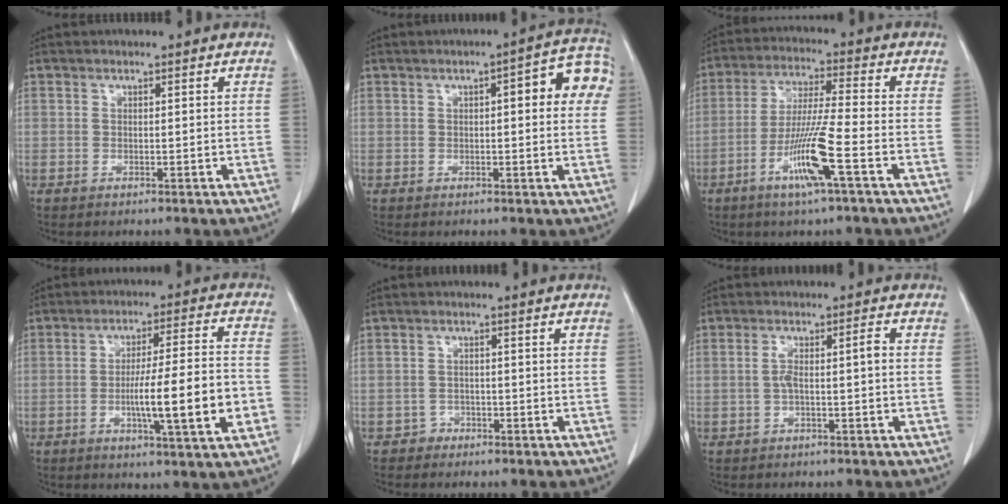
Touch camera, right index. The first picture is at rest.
{"total": 8.1, "force": [1.6, 2.0, 7.7], "torque": [-0.090, 0.026, 0.012]}
{"total": 10.3, "force": [-4.4, -0.6, 9.3], "torque": [-0.182, -0.013, -0.087]}
{"total": 12.9, "force": [-3.4, 0.4, 12.4], "torque": [-0.198, 0.002, -0.056]}
{"total": 1.7, "force": [-1.2, 1.2, -0.3], "torque": [0.006, 0.009, -0.023]}
{"total": 3.3, "force": [-0.4, 0.3, 3.2], "torque": [-0.064, 0.015, -0.004]}